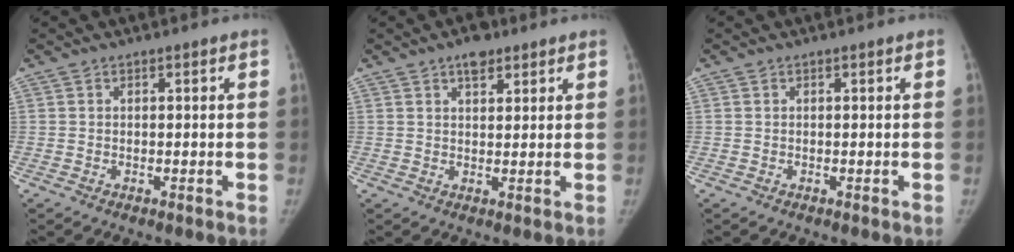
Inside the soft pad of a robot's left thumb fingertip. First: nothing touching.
{"total": 4.1, "force": [2.6, 2.1, 2.2], "torque": [-0.013, -0.011, 0.037]}
{"total": 0.0}